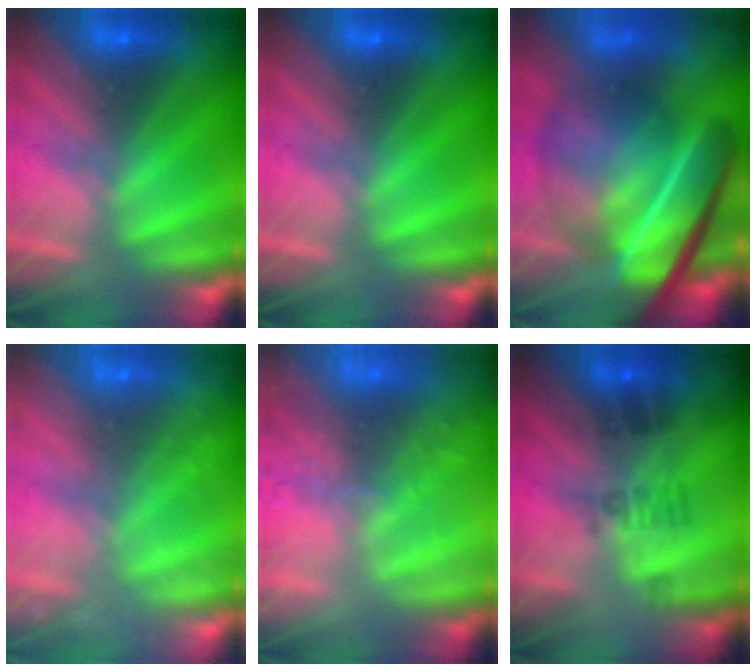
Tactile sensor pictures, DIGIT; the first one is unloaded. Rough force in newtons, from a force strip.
{"total": 0.0}
{"total": 7.5}
{"total": 2.4}
{"total": 7.6}
{"total": 2.3}